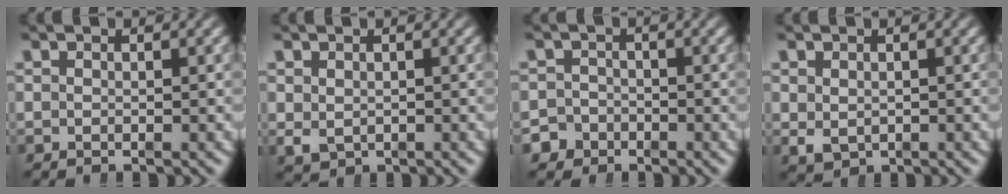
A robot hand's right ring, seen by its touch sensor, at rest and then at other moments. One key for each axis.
{"total": 1.4, "fx": -0.3, "fy": 1.0, "fz": 0.9, "tx": -0.023, "ty": -0.018, "tz": 0.010}
{"total": 3.9, "fx": -2.6, "fy": 2.9, "fz": 0.3, "tx": -0.008, "ty": -0.019, "tz": -0.044}
{"total": 1.5, "fx": -0.4, "fy": 1.1, "fz": 0.9, "tx": -0.023, "ty": -0.020, "tz": 0.010}